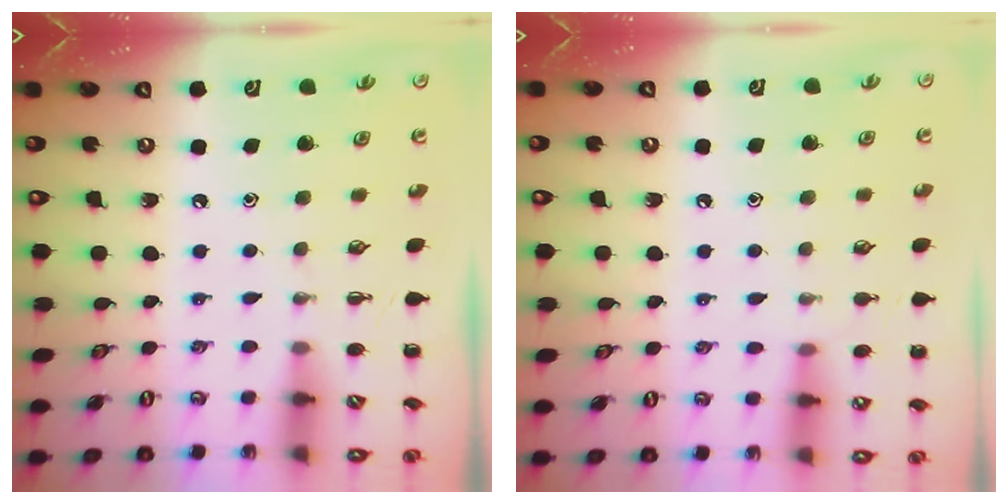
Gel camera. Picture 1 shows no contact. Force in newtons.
{"total": 5.7, "press": 5.5, "slide": 1.7}